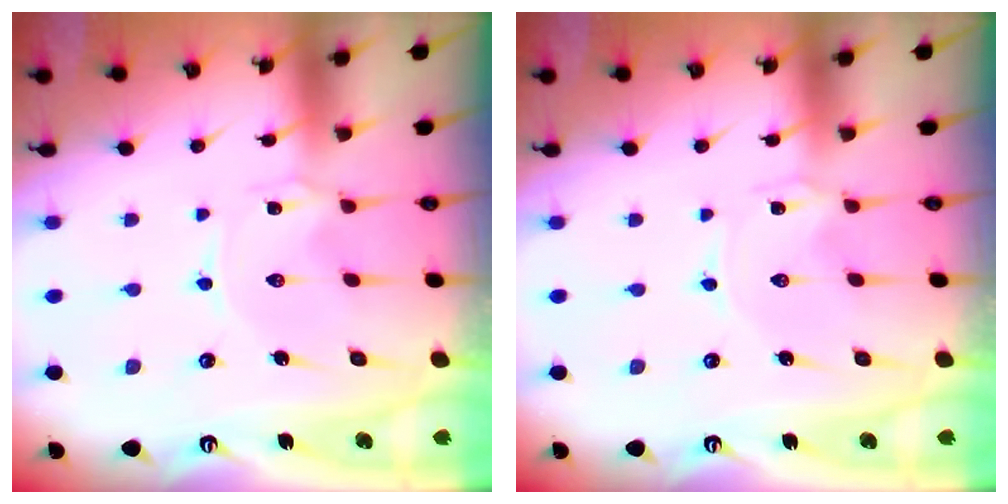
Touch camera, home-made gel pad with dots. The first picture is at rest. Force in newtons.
{"total": 0.0}